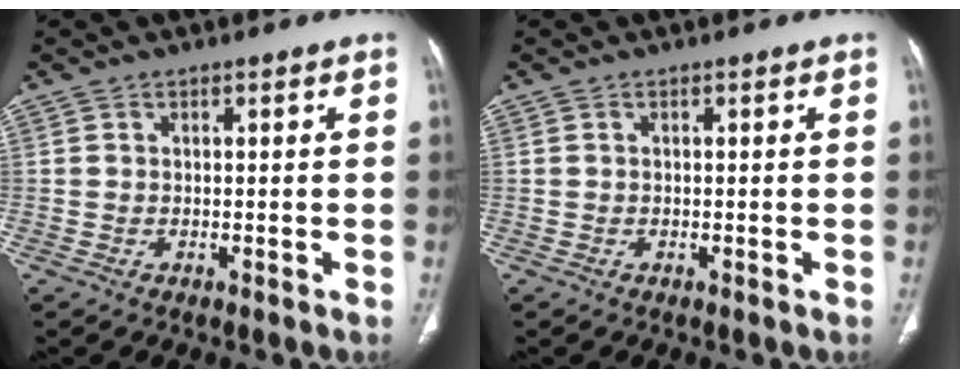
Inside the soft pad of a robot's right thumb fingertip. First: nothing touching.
{"total": 0.0}